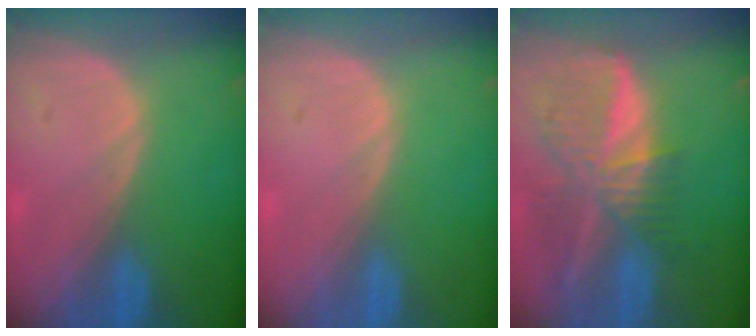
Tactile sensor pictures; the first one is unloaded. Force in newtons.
{"total": 0.0}
{"total": 9.5, "press": 8.3, "slide": 4.7}